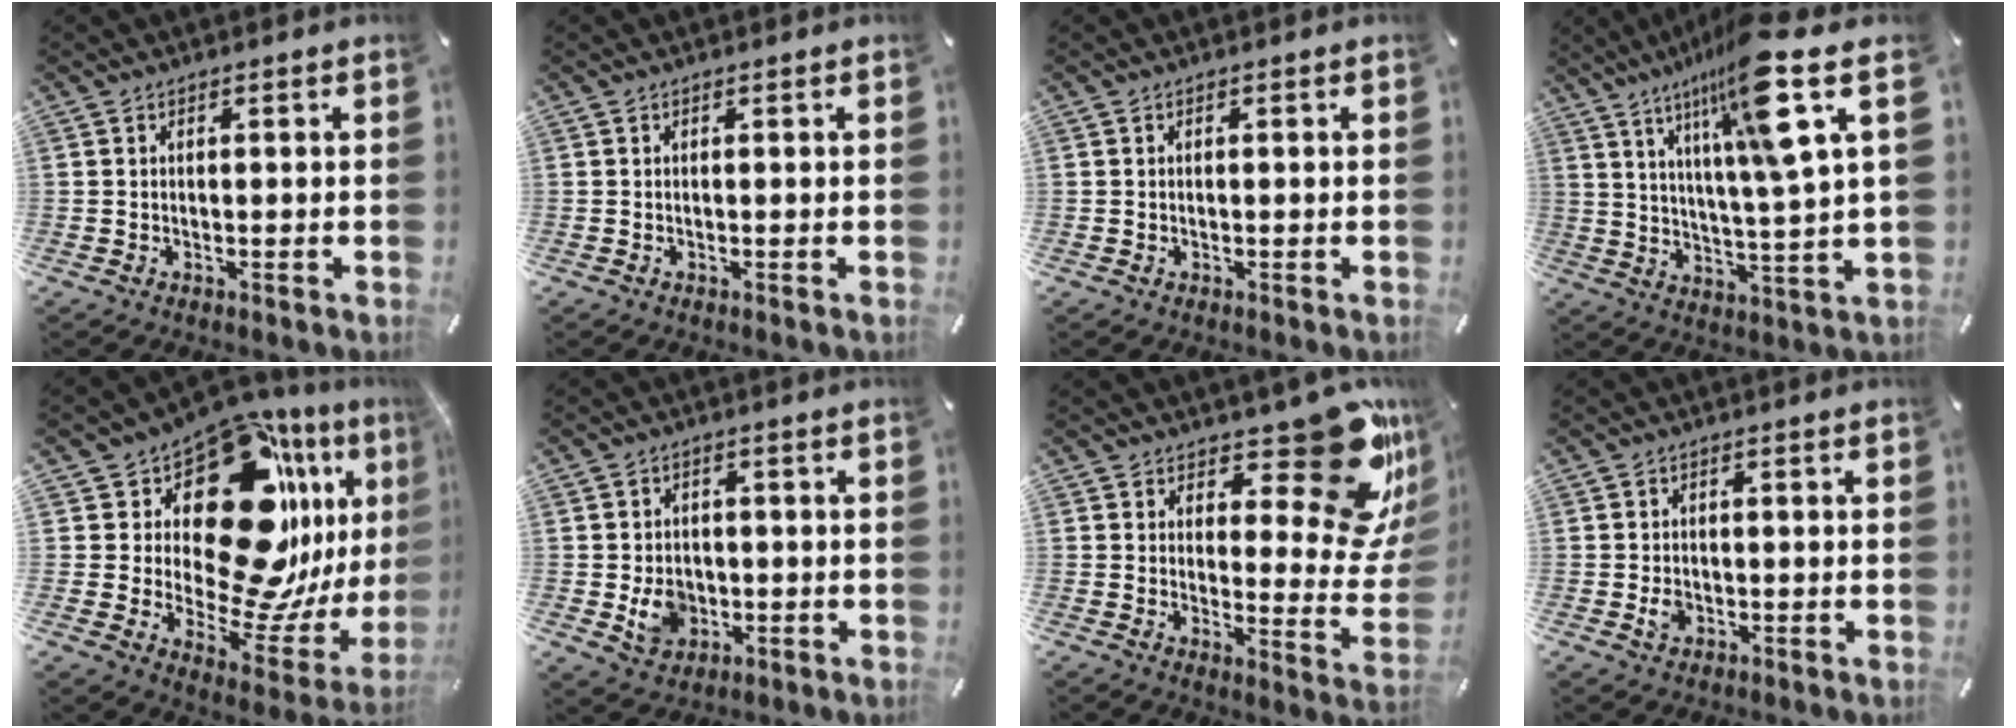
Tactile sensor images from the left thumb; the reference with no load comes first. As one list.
[{"total": 0.0}, {"total": 0.0}, {"total": 17.6, "force": [10.3, 1.7, 14.1], "torque": [-0.236, -0.046, 0.150]}, {"total": 23.9, "force": [10.4, 12.0, 17.8], "torque": [-0.295, -0.105, 0.174]}, {"total": 7.0, "force": [-1.2, 6.1, 3.4], "torque": [-0.056, 0.001, -0.022]}, {"total": 20.4, "force": [12.6, 8.2, 13.8], "torque": [-0.149, -0.105, 0.206]}, {"total": 2.5, "force": [-0.5, 2.1, 1.4], "torque": [-0.016, 0.001, -0.010]}]